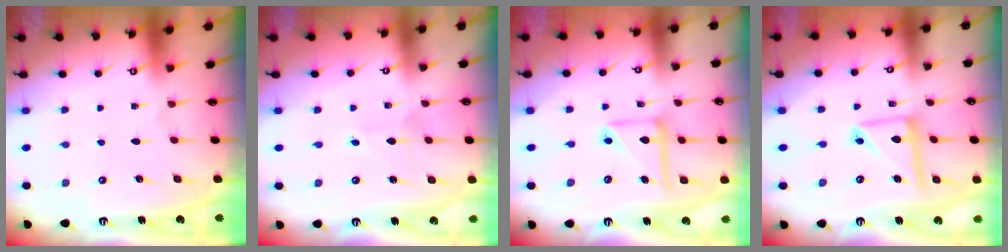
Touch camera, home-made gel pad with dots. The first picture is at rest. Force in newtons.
{"total": 2.0, "press": 2.0, "slide": 0.2}
{"total": 10.7, "press": 10.6, "slide": 1.1}
{"total": 11.8, "press": 11.7, "slide": 1.0}